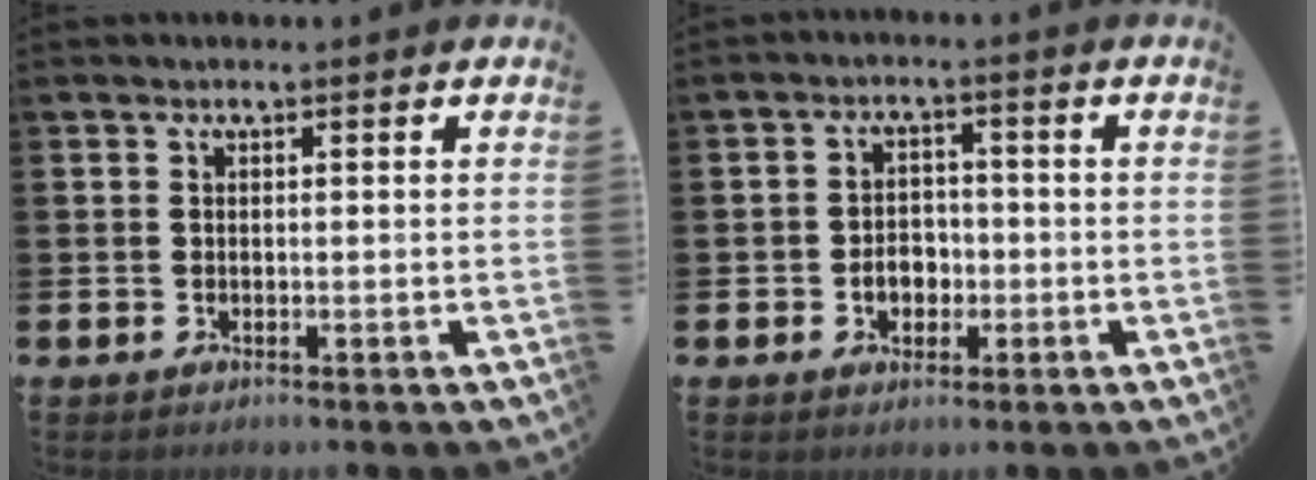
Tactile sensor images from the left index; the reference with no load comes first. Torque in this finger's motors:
{"motor_torque": [0.95, 0.31, 0.11, 0.08]}